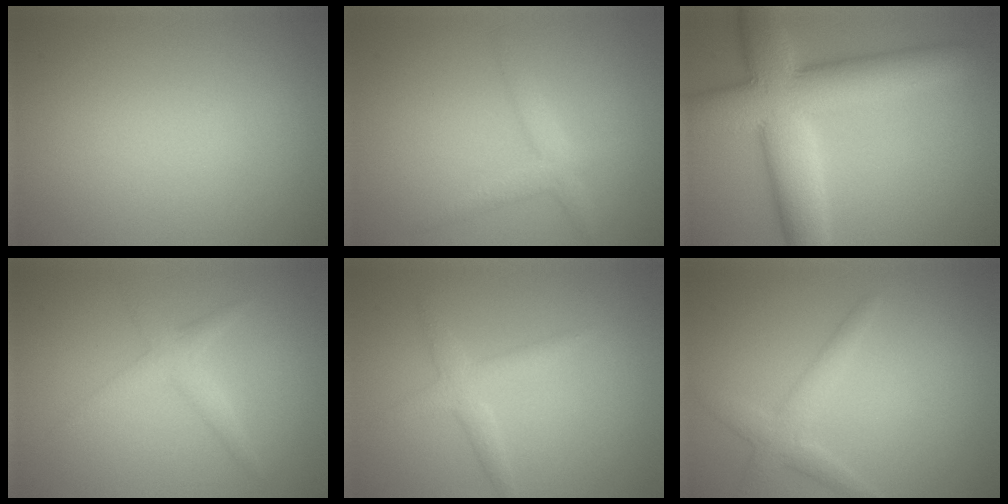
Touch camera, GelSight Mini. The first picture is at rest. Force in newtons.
{"total": 2.2, "press": 2.2, "slide": 0.1}
{"total": 10.8, "press": 10.8, "slide": 0.3}
{"total": 2.1, "press": 2.1, "slide": 0.0}
{"total": 2.2, "press": 2.2, "slide": 0.1}
{"total": 2.4, "press": 2.4, "slide": 0.1}